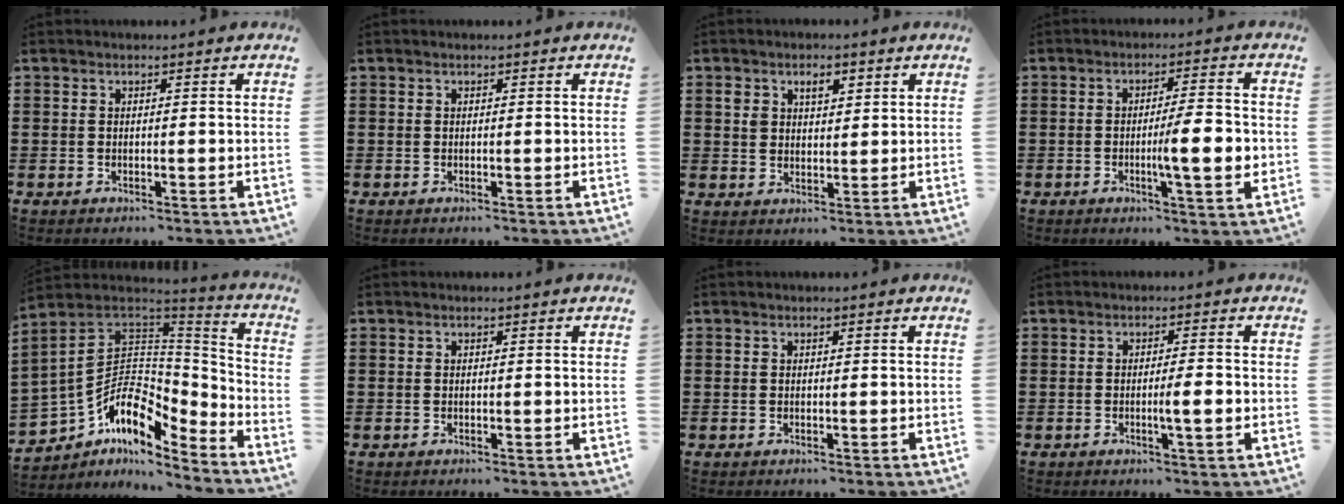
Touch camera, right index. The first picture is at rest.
{"total": 0.0}
{"total": 3.3, "force": [1.7, 2.2, 1.7], "torque": [-0.035, 0.008, 0.027]}
{"total": 7.7, "force": [-1.2, 1.1, 7.5], "torque": [-0.109, -0.008, -0.023]}
{"total": 9.6, "force": [-3.3, 6.5, 6.2], "torque": [-0.120, -0.020, -0.063]}
{"total": 0.0}
{"total": 0.0}
{"total": 3.5, "force": [-0.7, 0.2, 3.4], "torque": [-0.057, -0.004, -0.014]}